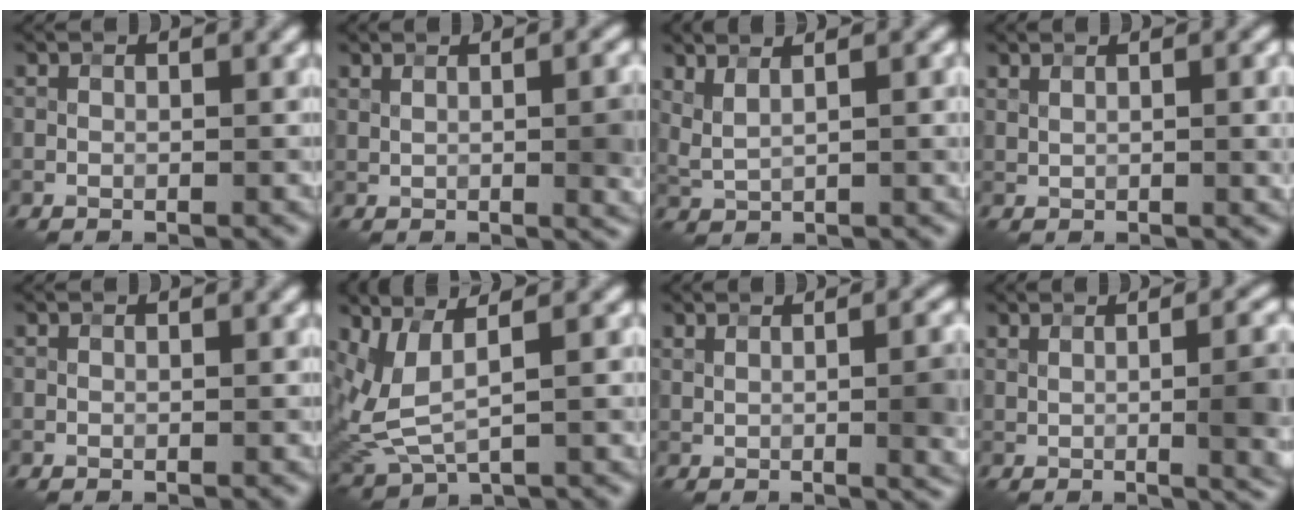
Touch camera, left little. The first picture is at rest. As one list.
[{"total": 6.3, "force": [0.9, 2.3, 5.7], "torque": [-0.043, 0.017, 0.016]}, {"total": 3.6, "force": [1.7, 1.2, 2.9], "torque": [-0.054, 0.006, 0.032]}, {"total": 4.0, "force": [1.4, 1.6, 3.4], "torque": [-0.034, 0.014, 0.015]}, {"total": 0.0}, {"total": 4.6, "force": [1.7, 1.7, 3.9], "torque": [-0.105, -0.009, 0.045]}, {"total": 8.4, "force": [1.0, 3.5, 7.6], "torque": [-0.049, 0.032, 0.011]}, {"total": 11.0, "force": [1.0, 4.6, 9.9], "torque": [-0.074, 0.032, 0.015]}]